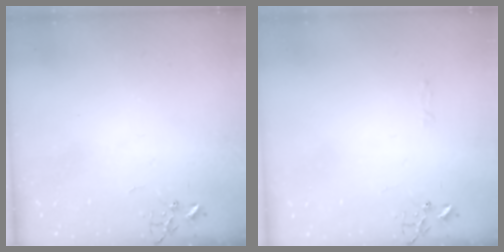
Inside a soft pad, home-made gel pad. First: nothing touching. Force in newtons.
{"total": 2.8, "press": 2.8, "slide": 0.4}